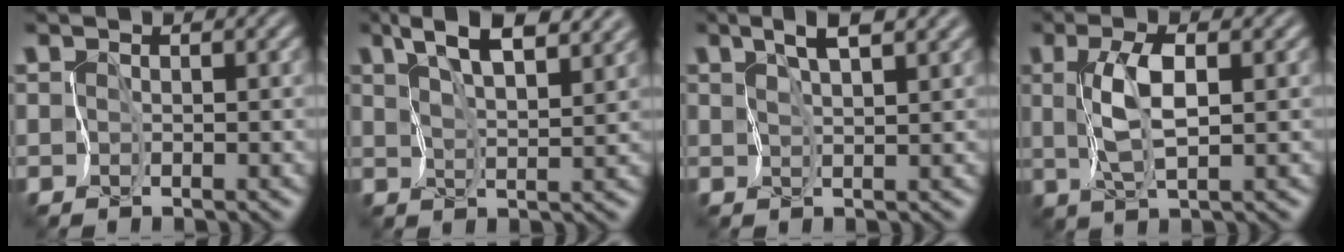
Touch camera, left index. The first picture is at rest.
{"total": 5.9, "force": [4.0, 1.8, 3.9], "torque": [-0.076, 0.010, 0.065]}
{"total": 2.7, "force": [1.9, 0.2, 2.0], "torque": [-0.045, 0.002, 0.036]}
{"total": 3.5, "force": [0.4, 1.1, 3.4], "torque": [-0.077, -0.001, 0.009]}